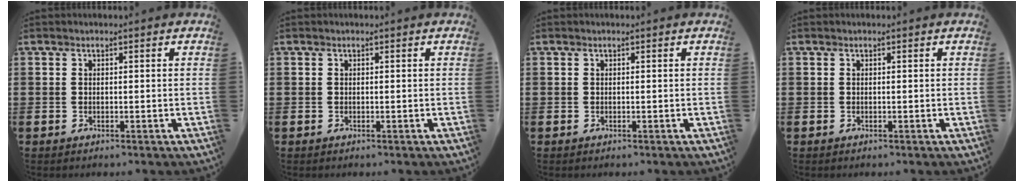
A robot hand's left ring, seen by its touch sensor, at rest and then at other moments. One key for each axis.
{"total": 0.0}
{"total": 0.0}
{"total": 0.0}